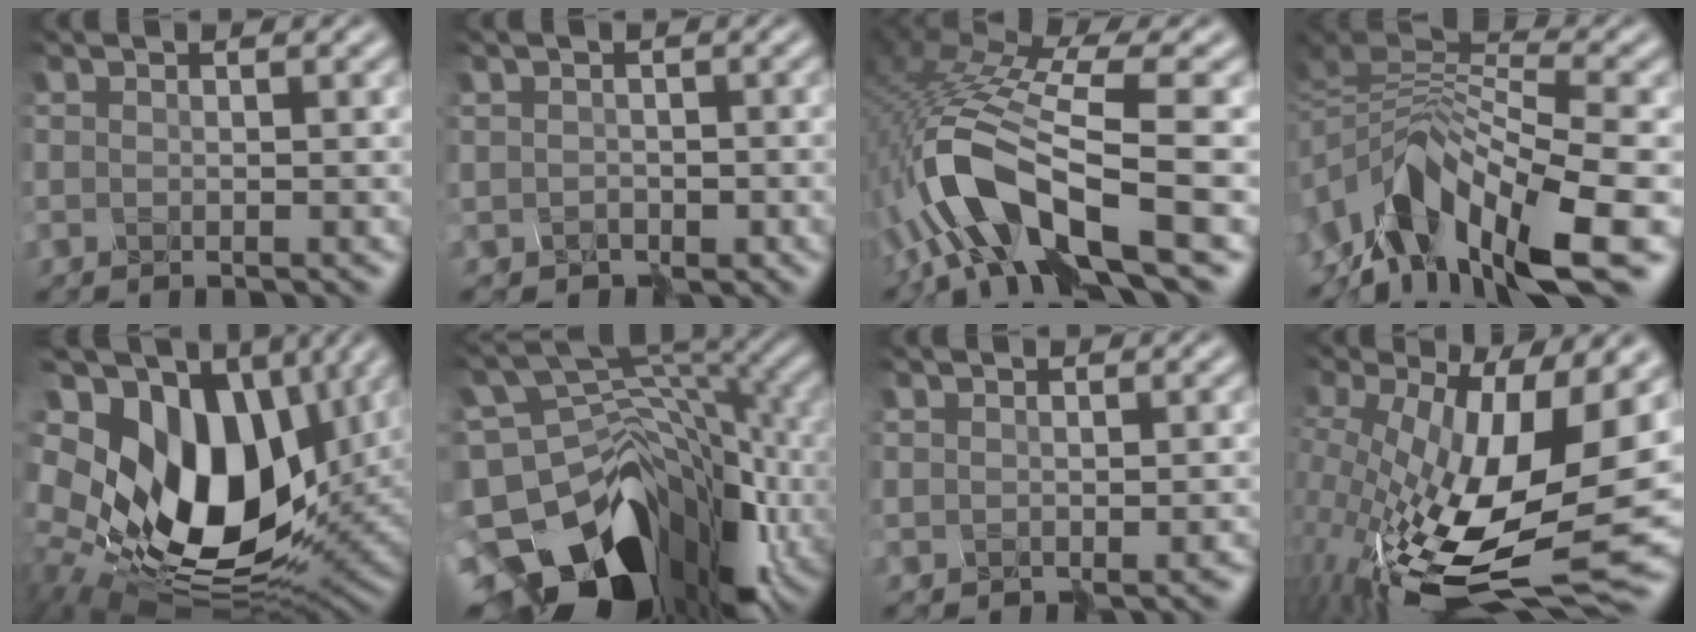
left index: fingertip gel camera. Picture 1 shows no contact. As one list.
[{"total": 1.9, "force": [-0.4, 1.9, 0.0], "torque": [0.007, -0.003, -0.011]}, {"total": 8.5, "force": [-3.3, 2.7, 7.3], "torque": [-0.154, 0.025, -0.074]}, {"total": 7.2, "force": [-3.6, 3.5, 5.1], "torque": [-0.099, 0.011, -0.073]}, {"total": 17.7, "force": [5.3, 11.7, 12.2], "torque": [-0.247, 0.024, 0.089]}, {"total": 14.2, "force": [-7.8, 9.5, 7.2], "torque": [-0.138, -0.008, -0.125]}, {"total": 1.4, "force": [0.0, 1.4, 0.4], "torque": [0.011, -0.003, 0.000]}, {"total": 14.4, "force": [-1.9, 6.6, 12.7], "torque": [-0.256, -0.029, -0.032]}]